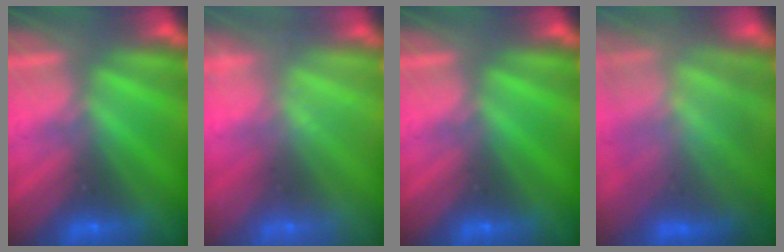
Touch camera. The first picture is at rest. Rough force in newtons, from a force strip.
{"total": 2.2}
{"total": 0.0}
{"total": 9.5}